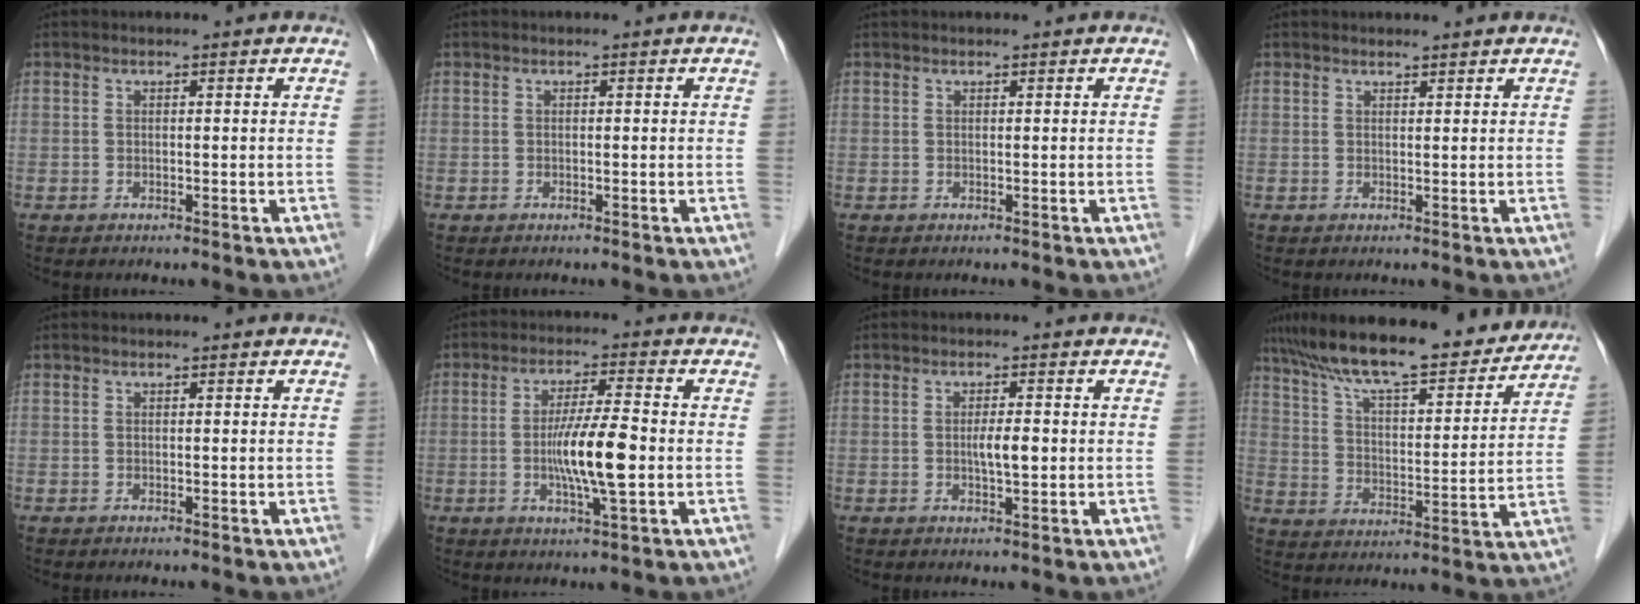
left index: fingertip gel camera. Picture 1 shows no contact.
{"total": 0.0}
{"total": 1.2, "force": [1.1, 0.2, 0.4], "torque": [-0.010, 0.027, 0.020]}
{"total": 1.5, "force": [1.5, 0.1, 0.1], "torque": [-0.010, 0.006, 0.023]}
{"total": 0.0}
{"total": 8.4, "force": [-1.2, 0.3, 8.3], "torque": [-0.159, -0.010, -0.026]}
{"total": 2.5, "force": [0.0, 0.5, 2.5], "torque": [-0.046, 0.000, 0.000]}
{"total": 21.8, "force": [19.0, 4.0, 10.0], "torque": [-0.166, 0.011, 0.282]}